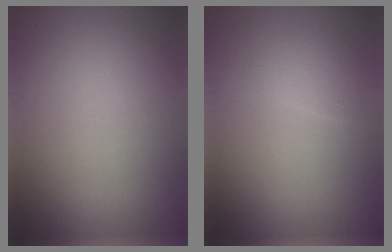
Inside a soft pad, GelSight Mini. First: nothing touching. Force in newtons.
{"total": 1.3, "press": 1.2, "slide": 0.0}